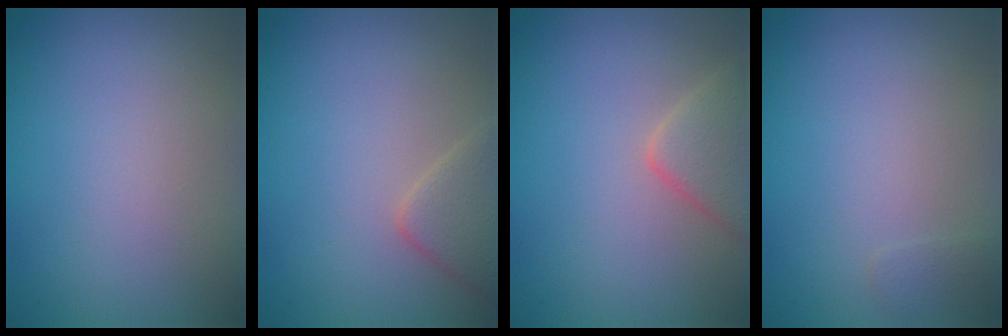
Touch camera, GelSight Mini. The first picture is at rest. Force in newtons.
{"total": 2.6, "press": 2.6, "slide": 0.2}
{"total": 3.4, "press": 3.4, "slide": 0.4}
{"total": 0.7, "press": 0.7, "slide": 0.0}